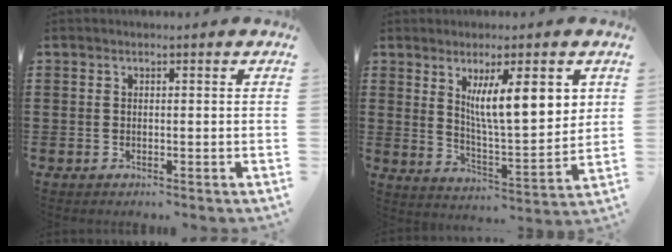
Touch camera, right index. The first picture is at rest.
{"total": 10.4, "force": [4.1, 2.5, 9.2], "torque": [-0.158, -0.010, 0.064]}